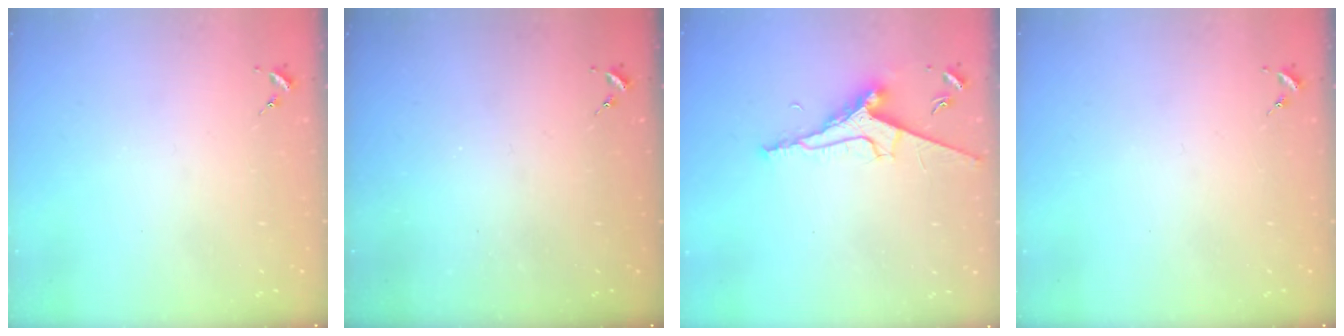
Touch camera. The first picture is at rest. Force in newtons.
{"total": 0.0}
{"total": 8.9, "press": 8.9, "slide": 1.1}
{"total": 0.0}